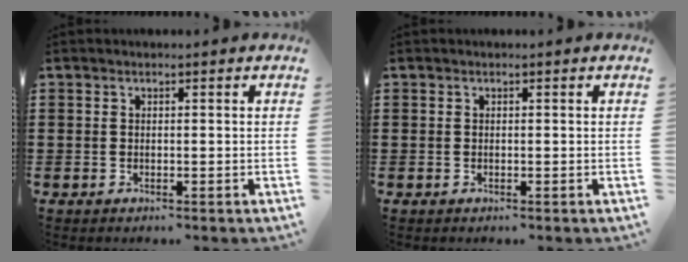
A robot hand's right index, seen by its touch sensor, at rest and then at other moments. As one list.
[{"total": 0.0}]